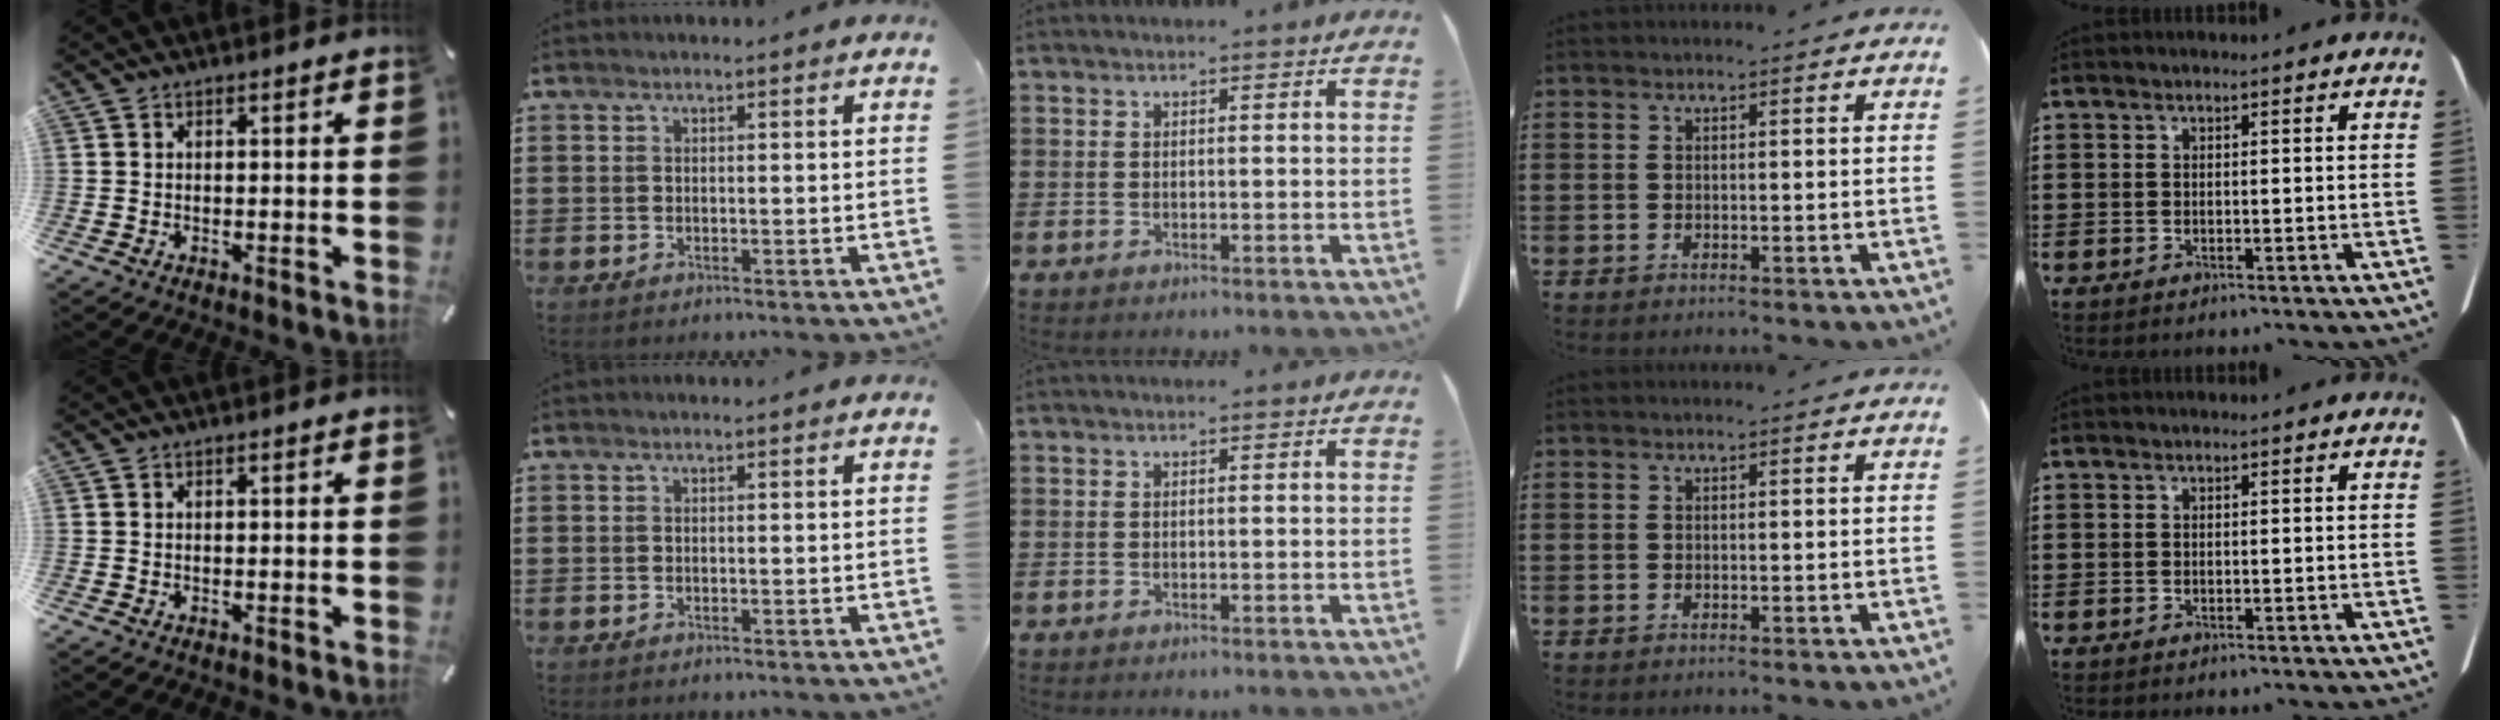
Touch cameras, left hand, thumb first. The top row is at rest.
{}